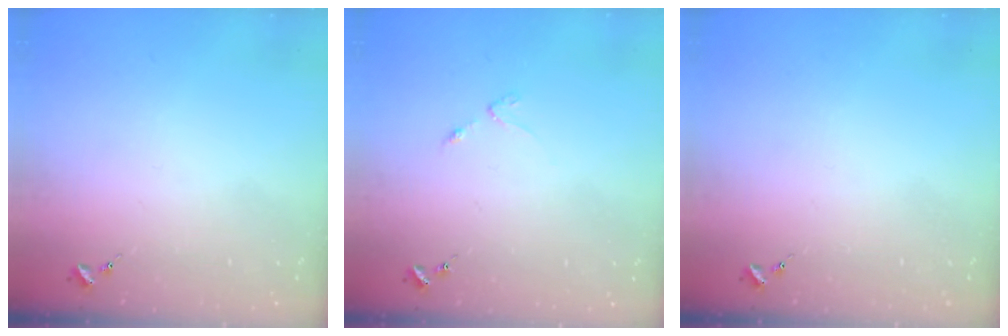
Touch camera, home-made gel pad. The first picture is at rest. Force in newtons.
{"total": 2.5, "press": 2.4, "slide": 0.4}
{"total": 0.0}